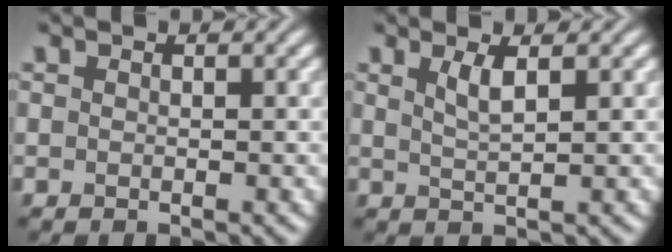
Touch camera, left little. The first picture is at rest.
{"total": 2.0, "force": [1.0, 0.5, 1.6], "torque": [-0.031, -0.002, 0.018]}